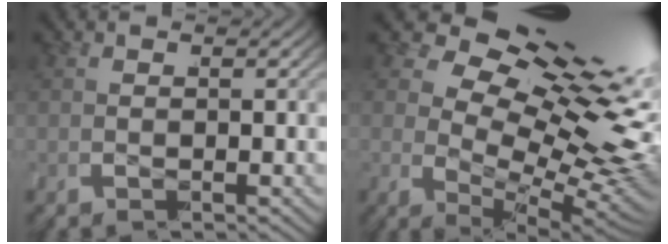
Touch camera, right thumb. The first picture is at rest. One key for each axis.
{"total": 17.8, "fx": 0.8, "fy": 10.6, "fz": 14.3, "tx": -0.223, "ty": -0.037, "tz": 0.022}